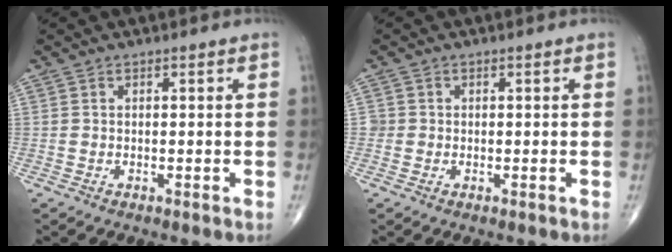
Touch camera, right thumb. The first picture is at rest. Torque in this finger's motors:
{"motor_torque": [0.19, 0.06, -0.13, -0.21, -0.02]}